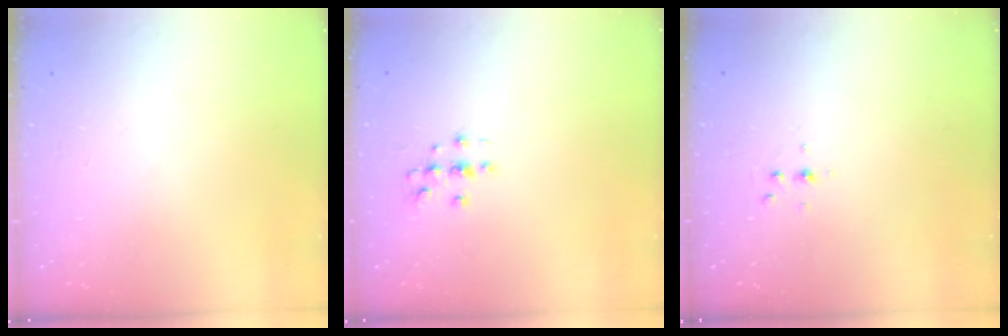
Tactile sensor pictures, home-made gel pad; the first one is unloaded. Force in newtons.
{"total": 3.0, "press": 3.0, "slide": 0.3}
{"total": 4.0, "press": 3.6, "slide": 1.8}